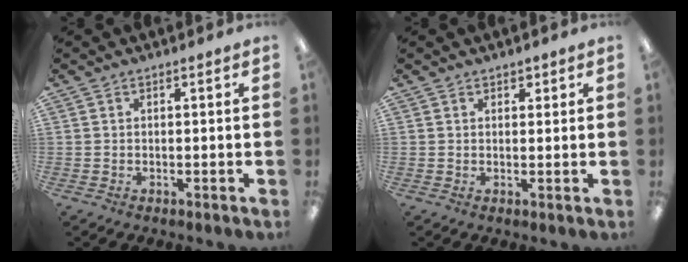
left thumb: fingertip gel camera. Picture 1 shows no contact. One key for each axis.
{"total": 1.3, "fx": 0.9, "fy": 0.9, "fz": 0.2, "tx": 0.004, "ty": -0.003, "tz": 0.014}